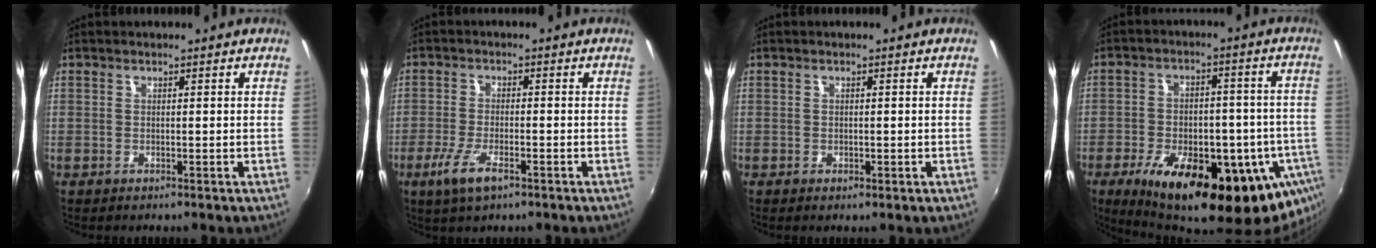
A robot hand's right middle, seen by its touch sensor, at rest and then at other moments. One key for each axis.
{"total": 6.1, "fx": -3.4, "fy": 1.7, "fz": 4.8, "tx": -0.112, "ty": -0.014, "tz": -0.066}
{"total": 0.9, "fx": -0.4, "fy": 0.6, "fz": 0.6, "tx": -0.008, "ty": -0.004, "tz": -0.007}
{"total": 27.3, "fx": -13.7, "fy": 12.3, "fz": 20.2, "tx": -0.326, "ty": -0.041, "tz": -0.178}